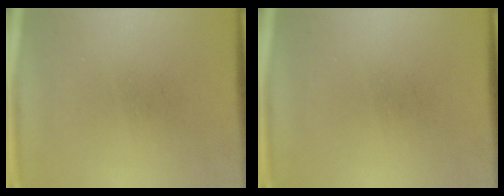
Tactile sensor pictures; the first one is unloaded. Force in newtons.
{"total": 0.0}